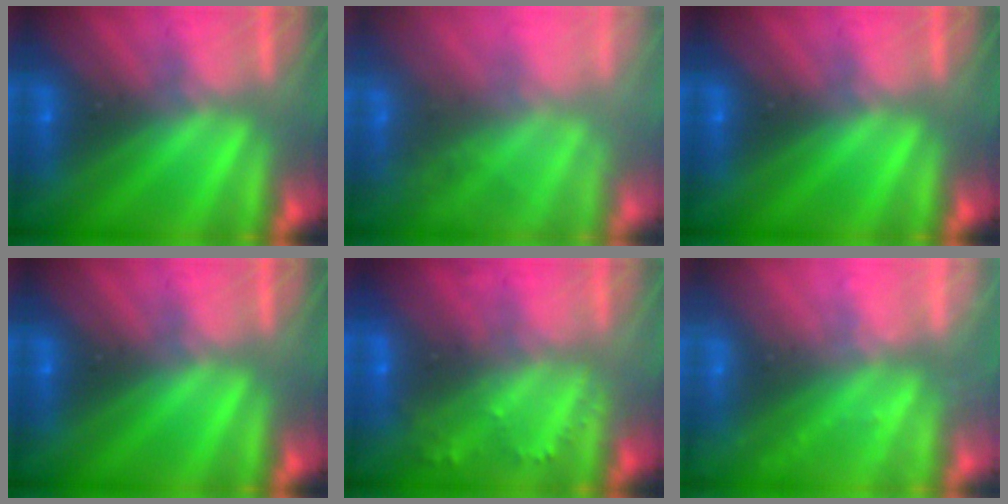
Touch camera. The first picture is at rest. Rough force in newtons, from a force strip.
{"total": 7.0}
{"total": 0.0}
{"total": 0.0}
{"total": 2.2}
{"total": 2.2}